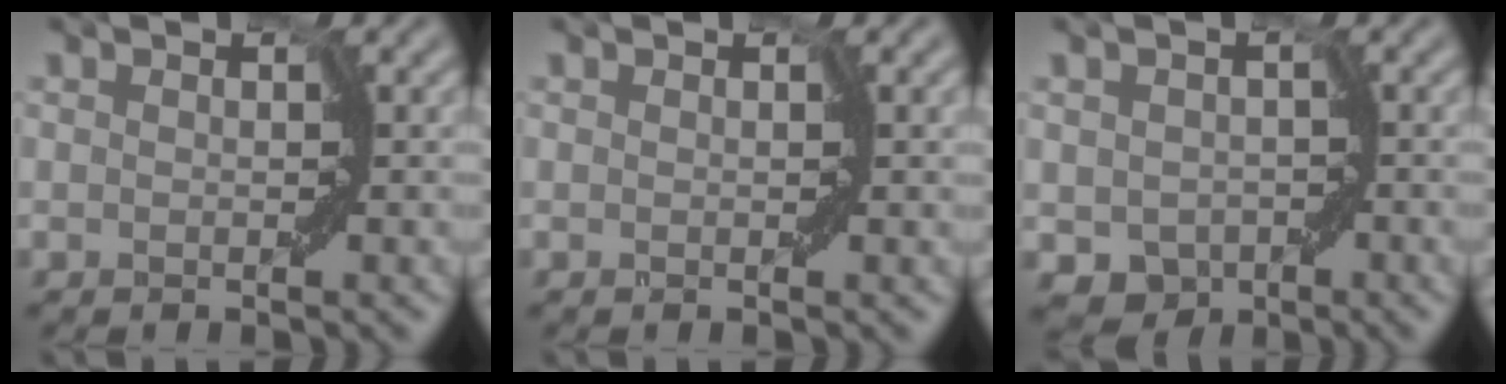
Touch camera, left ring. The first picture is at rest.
{"total": 0.8, "force": [0.0, 0.2, 0.8], "torque": [-0.015, -0.002, -0.003]}
{"total": 6.7, "force": [-3.0, 5.7, 1.9], "torque": [-0.007, -0.024, -0.057]}